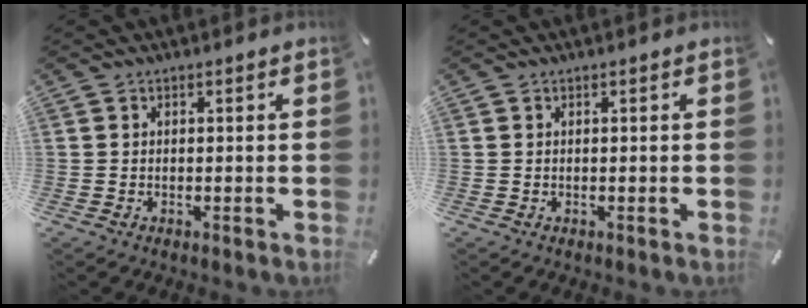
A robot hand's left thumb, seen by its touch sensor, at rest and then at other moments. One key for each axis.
{"total": 0.0}